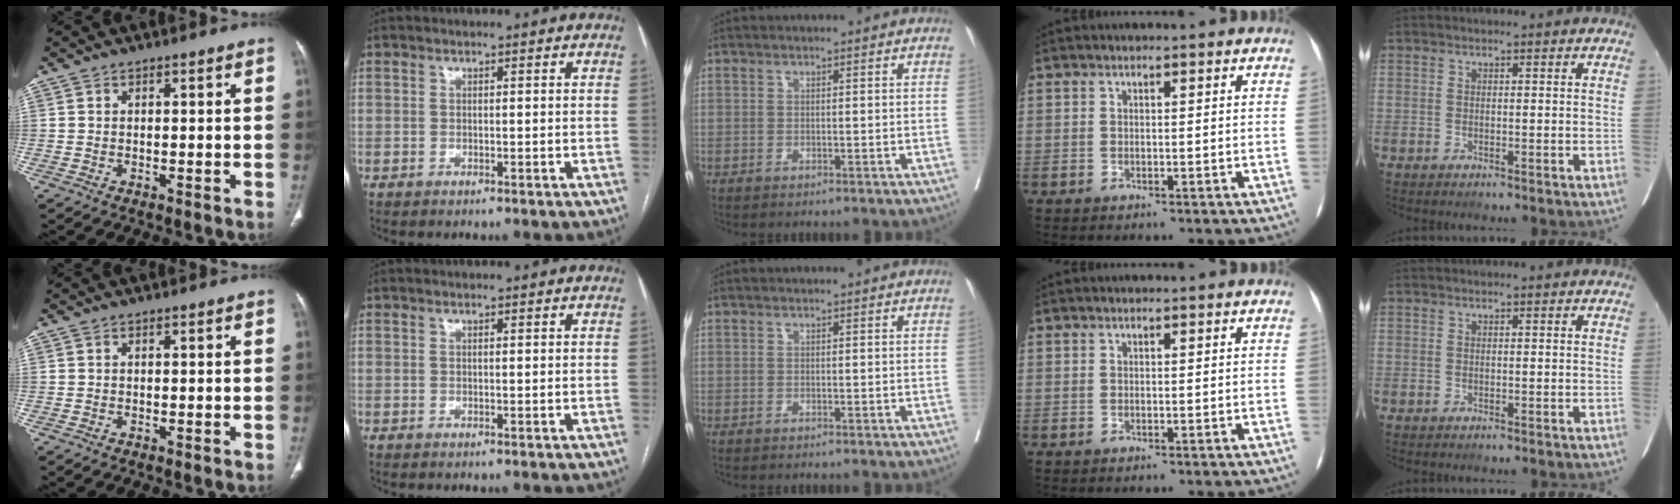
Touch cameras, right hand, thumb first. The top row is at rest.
{}